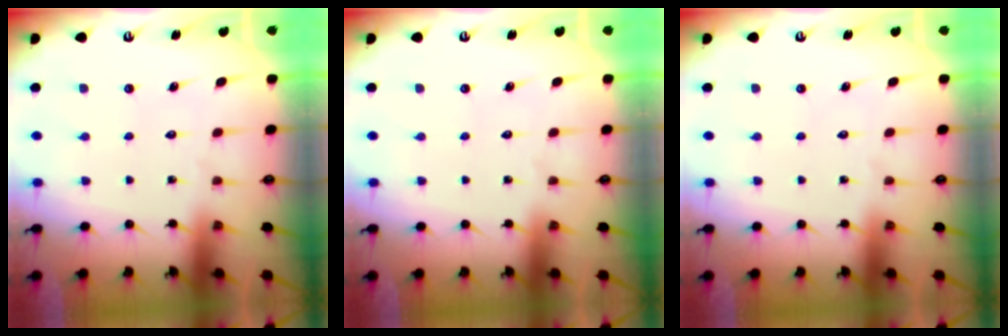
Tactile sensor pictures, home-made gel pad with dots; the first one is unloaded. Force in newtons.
{"total": 0.0}
{"total": 0.0}